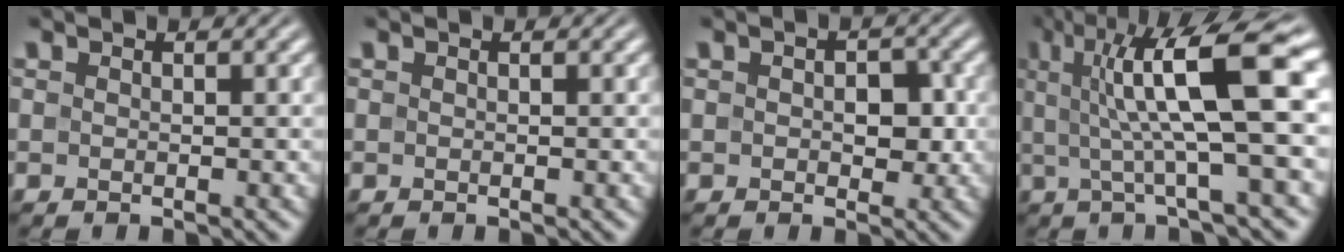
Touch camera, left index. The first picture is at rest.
{"total": 0.0}
{"total": 2.6, "force": [0.1, 1.6, 2.0], "torque": [-0.030, 0.000, 0.000]}
{"total": 10.4, "force": [2.4, 2.0, 9.9], "torque": [-0.151, 0.006, 0.040]}